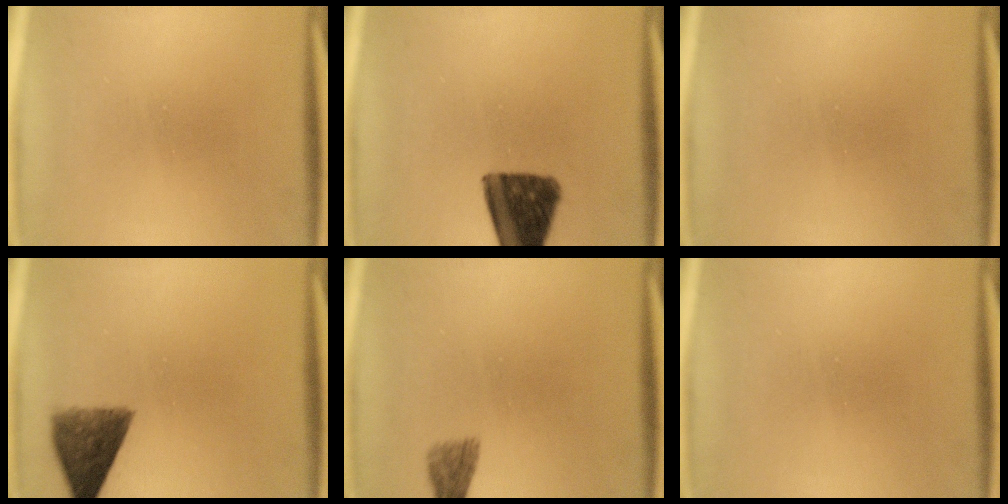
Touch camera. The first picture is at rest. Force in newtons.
{"total": 14.4}
{"total": 0.0}
{"total": 7.5}
{"total": 1.9}
{"total": 0.0}